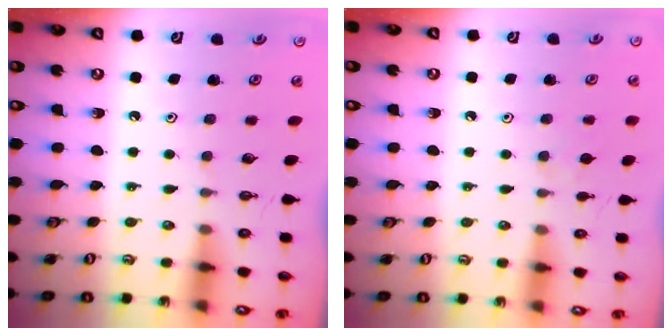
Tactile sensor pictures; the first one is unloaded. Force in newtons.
{"total": 3.2, "press": 3.1, "slide": 0.6}